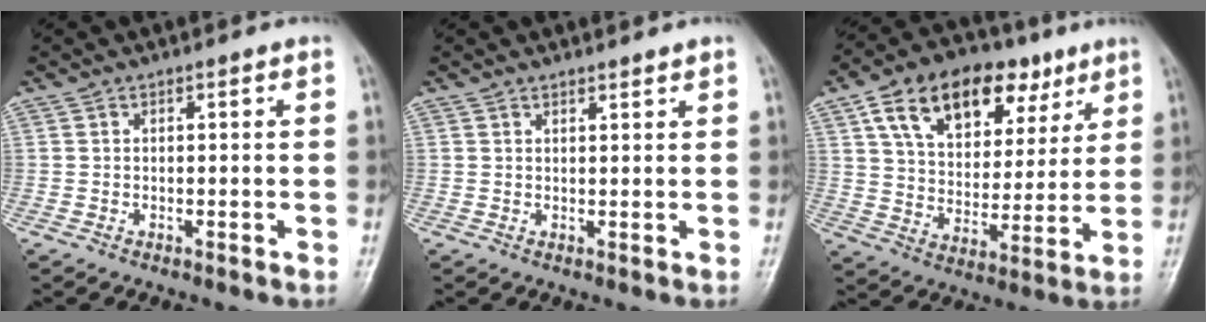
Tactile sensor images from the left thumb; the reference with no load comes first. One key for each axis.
{"total": 1.6, "fx": 1.4, "fy": 0.3, "fz": 0.6, "tx": -0.005, "ty": -0.007, "tz": 0.022}
{"total": 20.8, "fx": 10.5, "fy": 12.7, "fz": 12.8, "tx": -0.163, "ty": -0.008, "tz": 0.171}